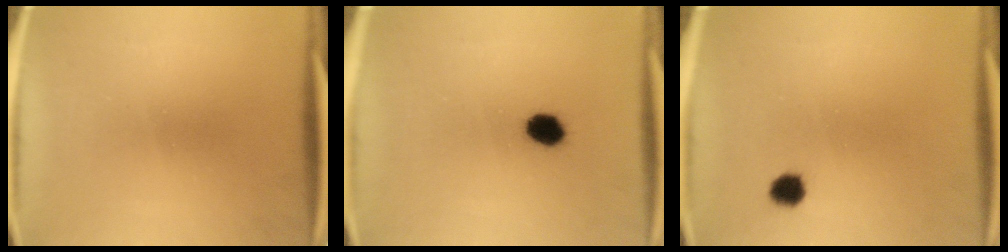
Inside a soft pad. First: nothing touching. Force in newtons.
{"total": 4.4}
{"total": 2.7}